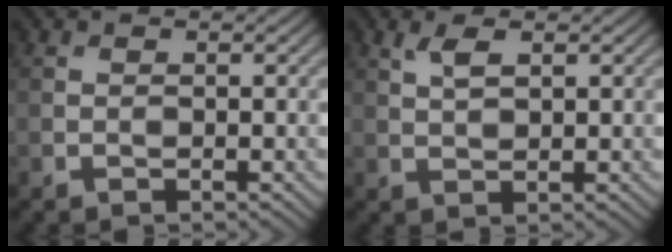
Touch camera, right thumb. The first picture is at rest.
{"total": 2.6, "force": [1.3, 1.1, 2.0], "torque": [-0.046, 0.003, 0.026]}